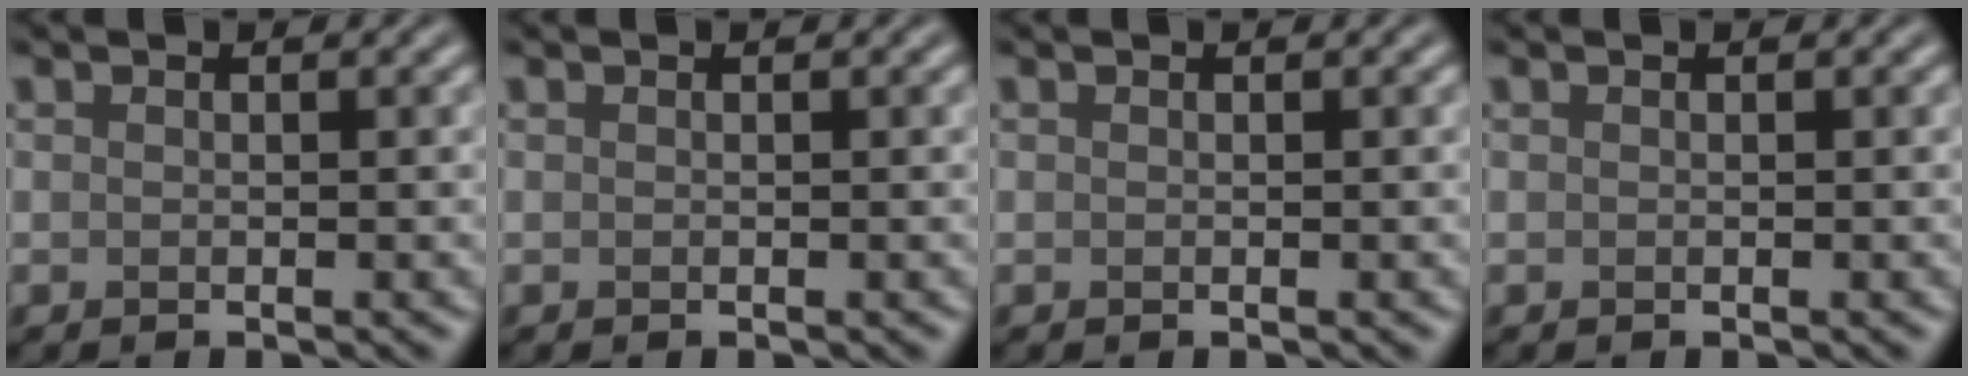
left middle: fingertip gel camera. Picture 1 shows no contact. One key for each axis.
{"total": 0.0}
{"total": 0.0}
{"total": 0.0}